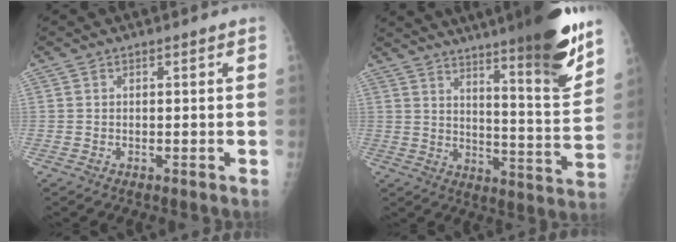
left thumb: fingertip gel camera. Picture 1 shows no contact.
{"total": 21.1, "force": [15.0, 2.1, 14.7], "torque": [-0.187, -0.082, 0.219]}